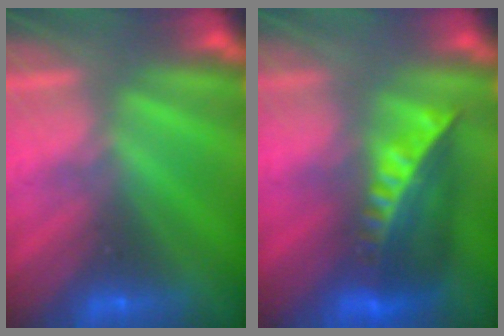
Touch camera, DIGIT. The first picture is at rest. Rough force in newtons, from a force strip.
{"total": 7.5}